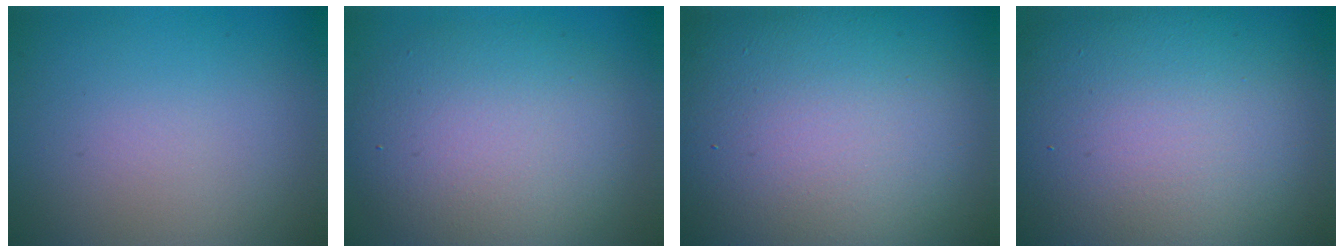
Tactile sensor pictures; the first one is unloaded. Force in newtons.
{"total": 7.4, "press": 7.4, "slide": 0.8}
{"total": 23.5, "press": 23.4, "slide": 1.6}
{"total": 18.7, "press": 18.7, "slide": 0.8}